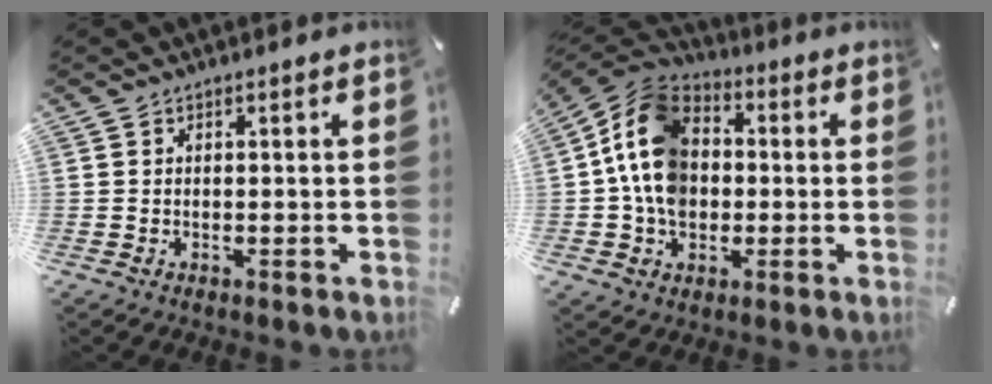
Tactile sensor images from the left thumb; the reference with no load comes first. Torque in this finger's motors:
{"motor_torque": [2.29, 2.72, 1.74, -0.19, 0.27]}